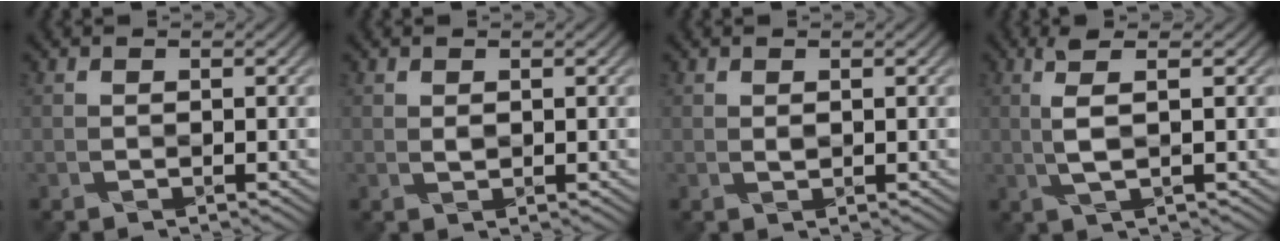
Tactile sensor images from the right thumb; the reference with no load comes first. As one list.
[{"total": 0.7, "force": [0.4, 0.4, 0.3], "torque": [-0.008, 0.000, 0.011]}, {"total": 0.6, "force": [0.4, 0.3, 0.3], "torque": [-0.007, 0.000, 0.010]}, {"total": 3.3, "force": [0.8, 0.5, 3.1], "torque": [-0.072, 0.007, 0.021]}]